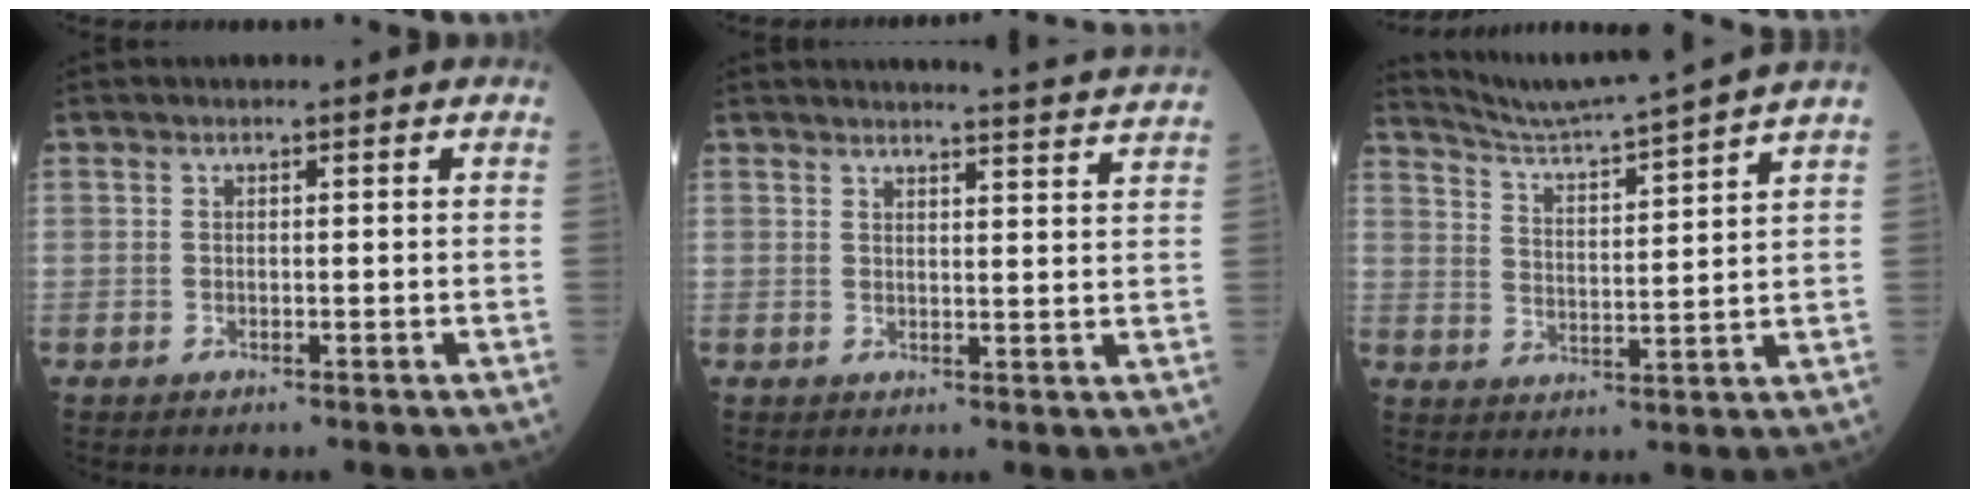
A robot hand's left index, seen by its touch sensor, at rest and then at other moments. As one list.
[{"total": 7.6, "force": [7.3, -1.7, 0.9], "torque": [-0.023, -0.032, 0.076]}, {"total": 12.4, "force": [11.5, -2.8, 3.7], "torque": [-0.080, -0.021, 0.180]}]